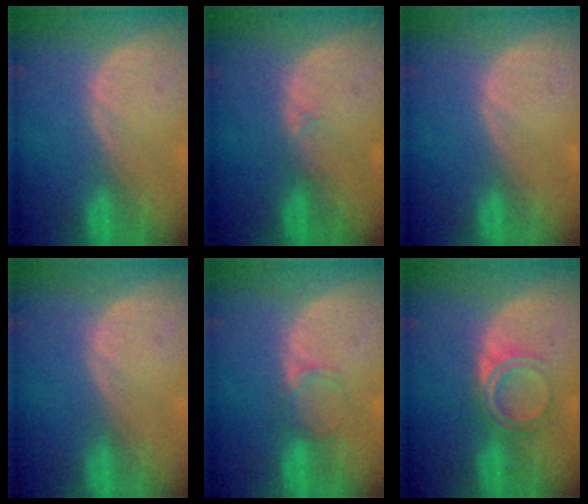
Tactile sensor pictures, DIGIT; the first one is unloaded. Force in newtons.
{"total": 1.1, "press": 1.1, "slide": 0.1}
{"total": 0.0}
{"total": 0.0}
{"total": 2.2, "press": 2.2, "slide": 0.2}
{"total": 4.9, "press": 4.2, "slide": 2.5}